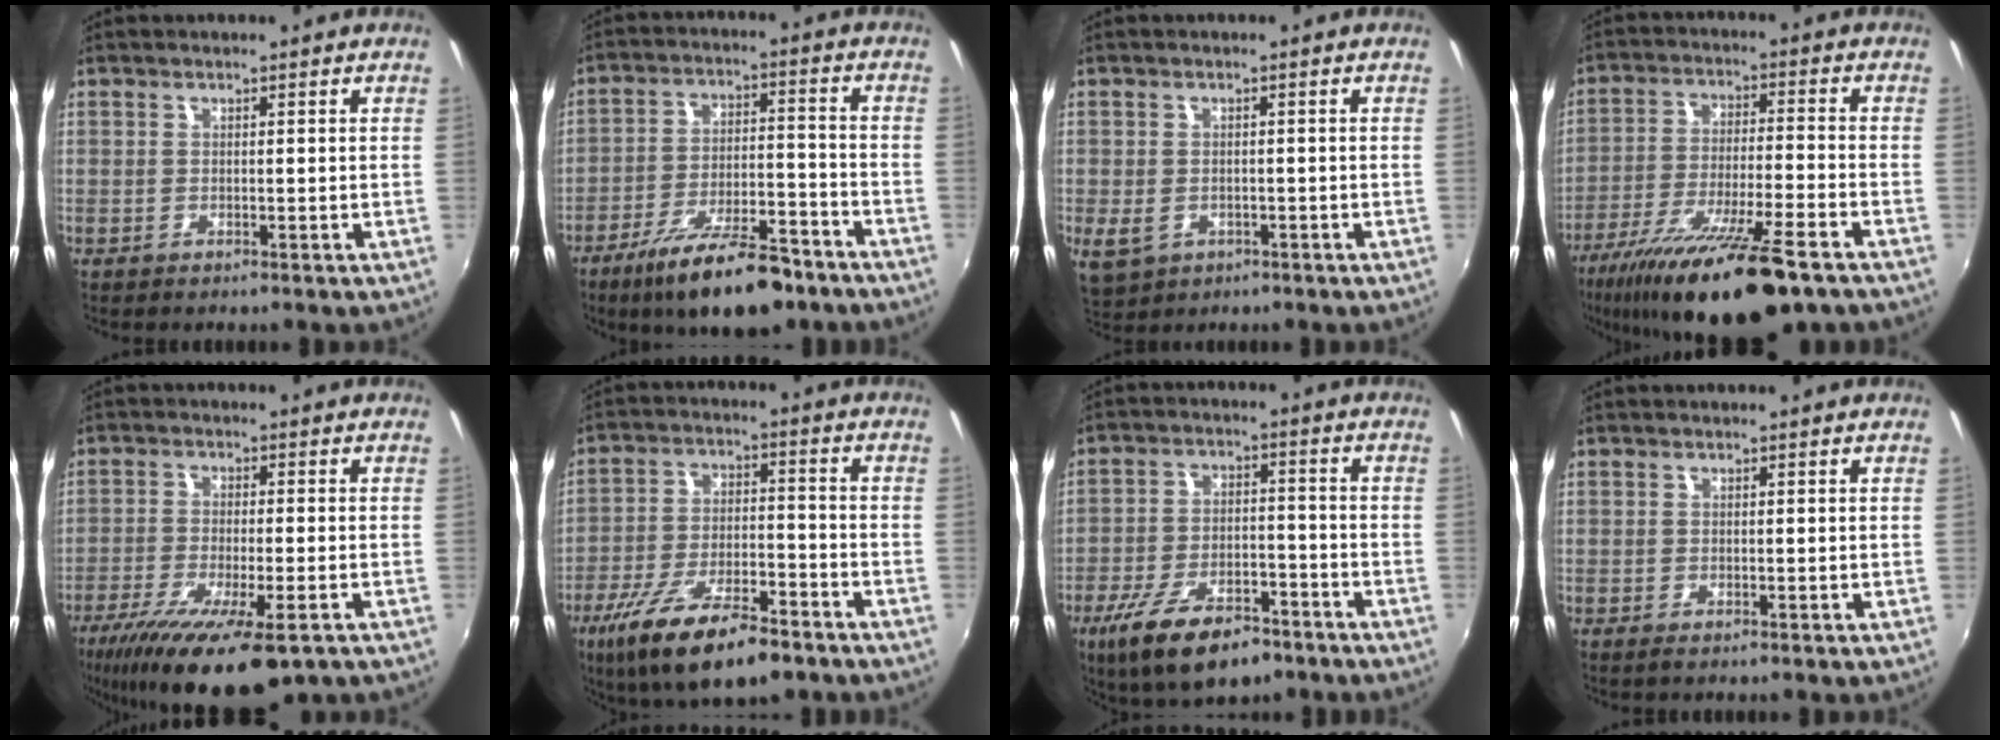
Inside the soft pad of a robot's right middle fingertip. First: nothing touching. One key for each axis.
{"total": 16.2, "fx": -11.8, "fy": 4.7, "fz": 10.0, "tx": -0.183, "ty": -0.015, "tz": -0.182}
{"total": 4.5, "fx": -1.8, "fy": 3.4, "fz": 2.2, "tx": -0.050, "ty": -0.009, "tz": -0.024}
{"total": 20.5, "fx": -14.8, "fy": 3.1, "fz": 13.8, "tx": -0.259, "ty": -0.046, "tz": -0.245}
{"total": 17.7, "fx": -11.4, "fy": 4.5, "fz": 12.8, "tx": -0.246, "ty": -0.066, "tz": -0.183}
{"total": 17.2, "fx": -11.5, "fy": 5.4, "fz": 11.6, "tx": -0.228, "ty": -0.037, "tz": -0.191}
{"total": 14.6, "fx": -9.5, "fy": 5.8, "fz": 9.4, "tx": -0.195, "ty": -0.023, "tz": -0.158}
{"total": 0.0}